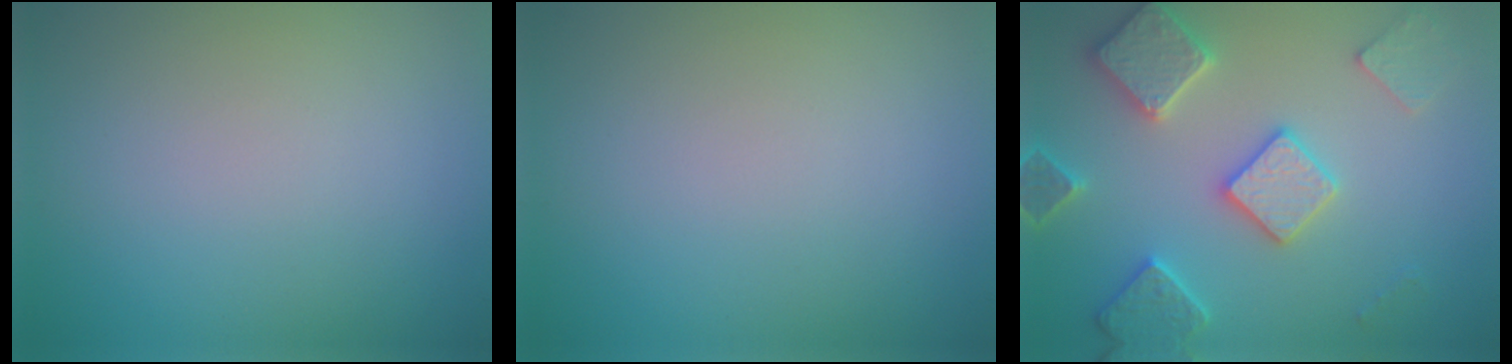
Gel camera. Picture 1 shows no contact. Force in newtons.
{"total": 0.0}
{"total": 5.7, "press": 5.6, "slide": 1.2}